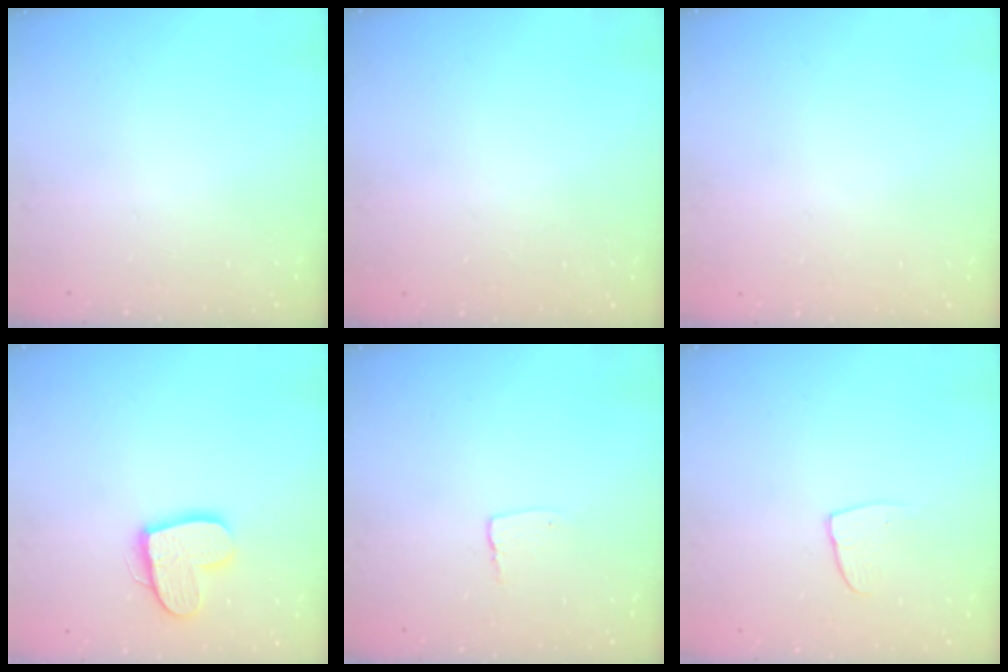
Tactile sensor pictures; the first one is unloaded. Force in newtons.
{"total": 0.0}
{"total": 0.0}
{"total": 13.7, "press": 13.6, "slide": 1.1}
{"total": 3.8, "press": 3.8, "slide": 0.4}
{"total": 4.3, "press": 4.3, "slide": 0.3}